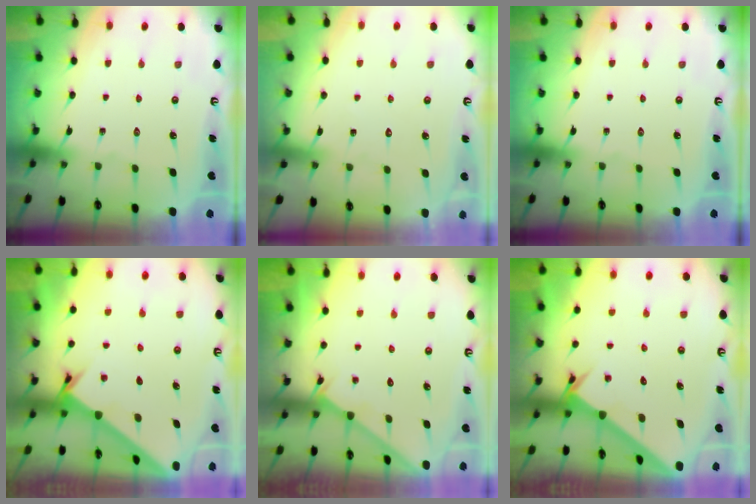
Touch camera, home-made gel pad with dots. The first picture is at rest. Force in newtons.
{"total": 3.5, "press": 3.5, "slide": 0.4}
{"total": 0.0}
{"total": 1.6, "press": 1.6, "slide": 0.1}
{"total": 2.0, "press": 2.0, "slide": 0.2}
{"total": 1.8, "press": 1.8, "slide": 0.2}